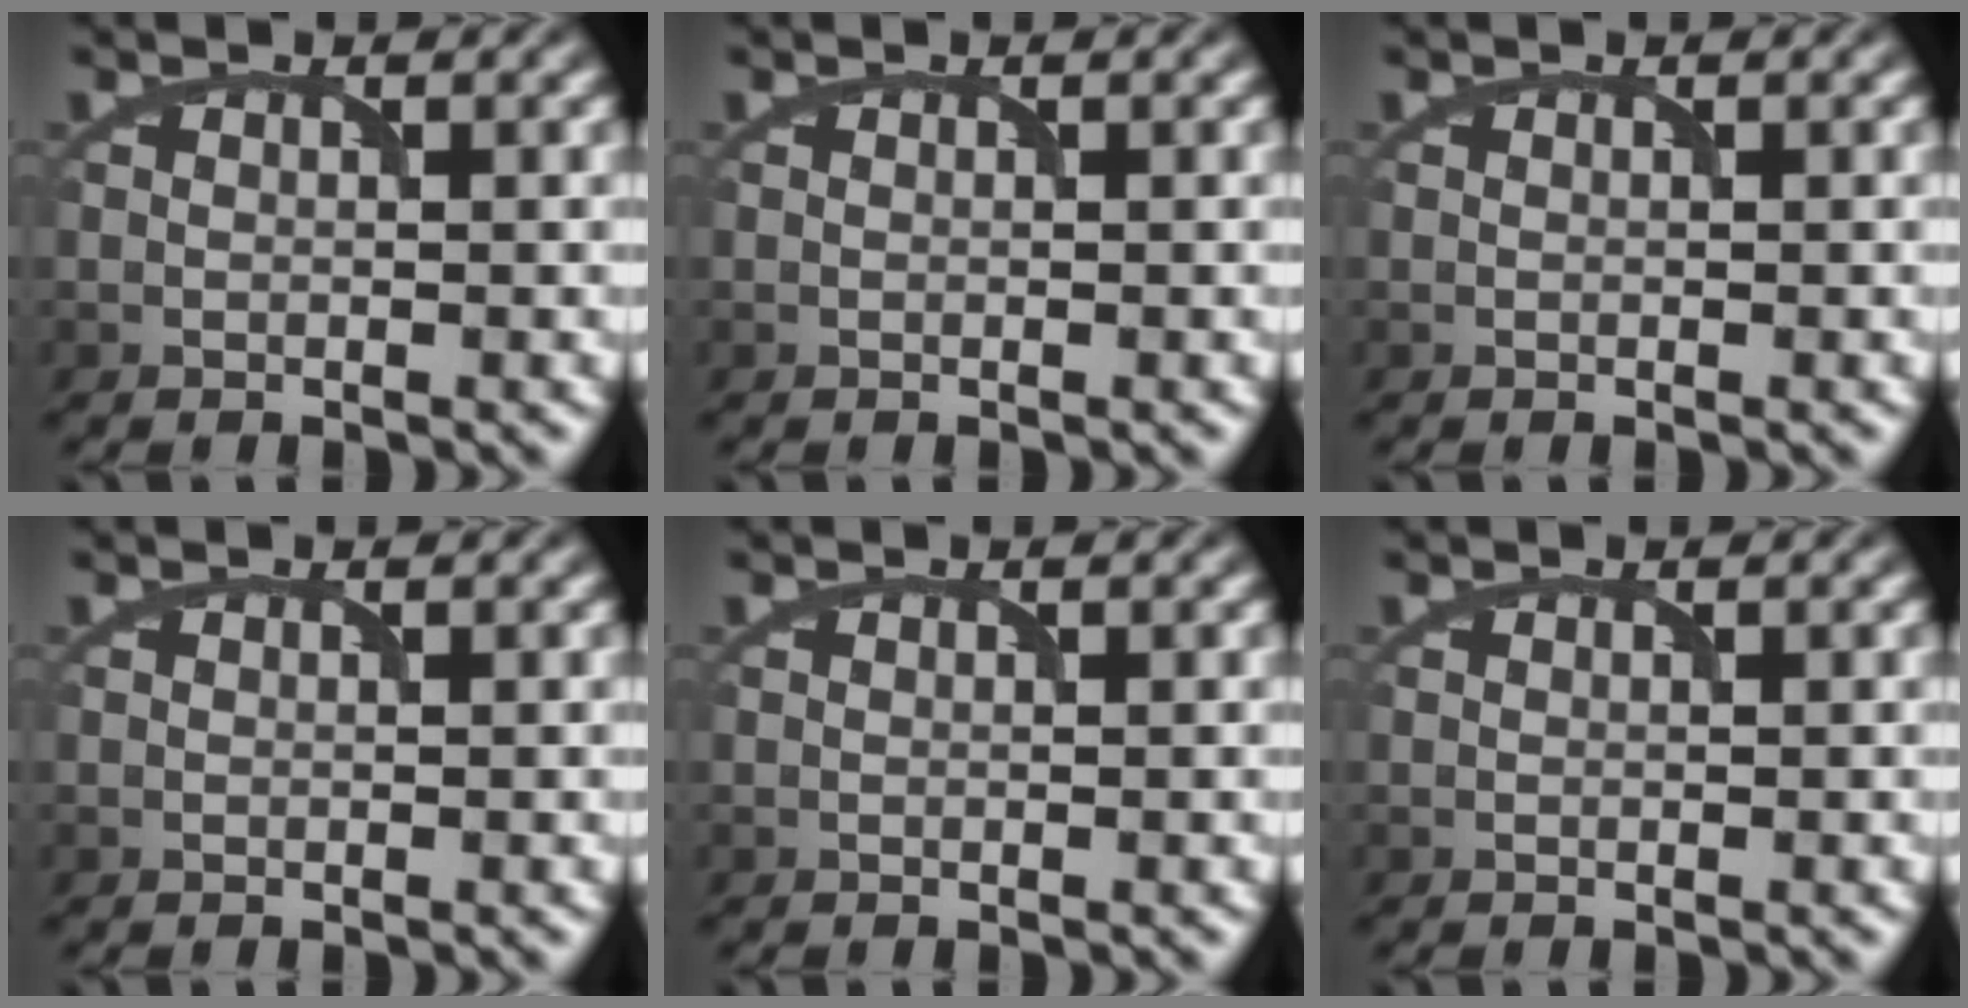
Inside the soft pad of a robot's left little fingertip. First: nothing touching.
{"total": 0.0}
{"total": 0.0}
{"total": 0.0}
{"total": 0.0}
{"total": 0.0}